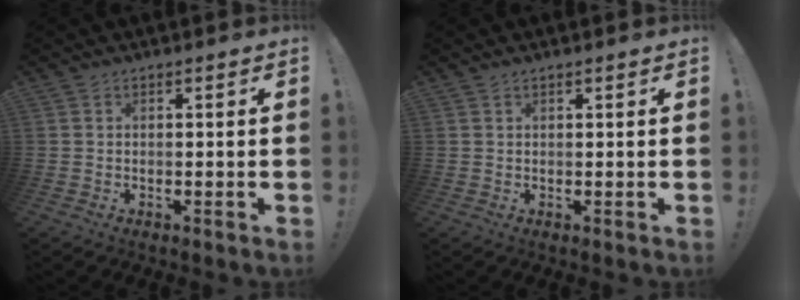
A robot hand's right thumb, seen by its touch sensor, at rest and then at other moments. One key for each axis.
{"total": 0.5, "fx": 0.5, "fy": 0.0, "fz": 0.2, "tx": 0.000, "ty": -0.002, "tz": 0.009}